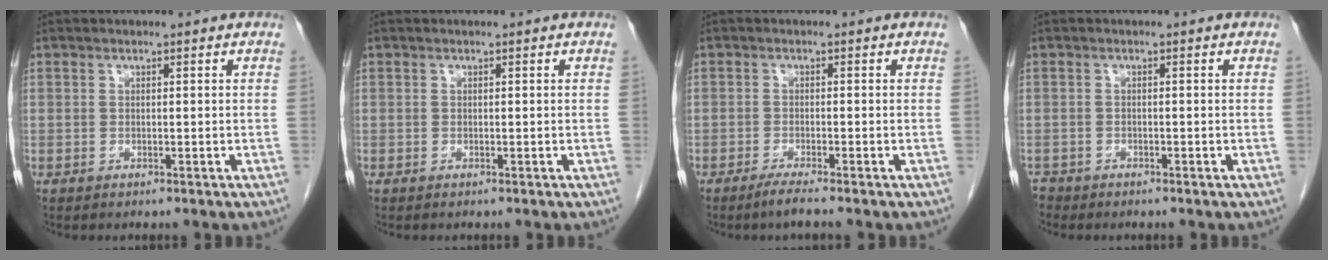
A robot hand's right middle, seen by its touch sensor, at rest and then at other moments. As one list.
[{"total": 0.0}, {"total": 2.1, "force": [-1.6, -0.5, 1.2], "torque": [-0.031, -0.006, -0.035]}, {"total": 1.2, "force": [-1.1, 0.5, -0.2], "torque": [0.004, -0.001, -0.021]}]